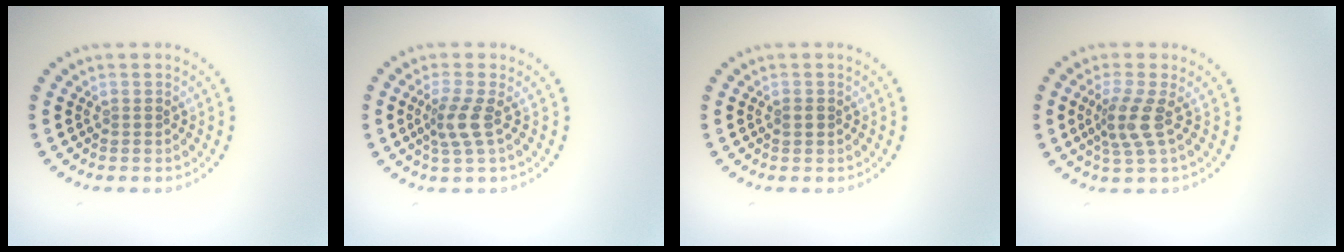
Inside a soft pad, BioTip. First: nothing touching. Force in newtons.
{"total": 2.4, "press": 1.8, "slide": 1.6}
{"total": 1.0, "press": 0.9, "slide": 0.2}
{"total": 2.9, "press": 2.2, "slide": 1.8}